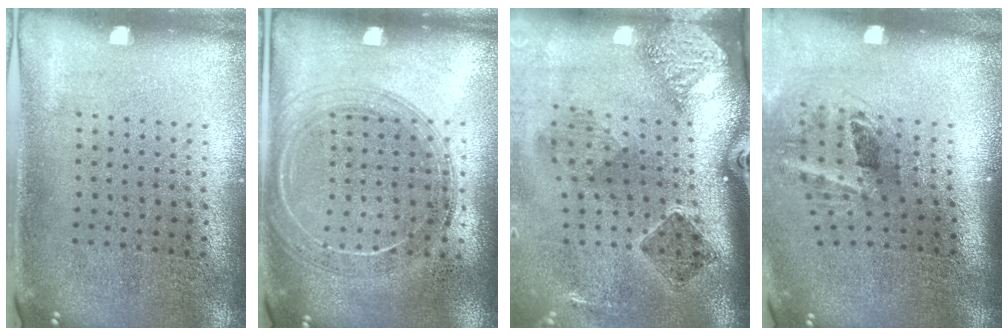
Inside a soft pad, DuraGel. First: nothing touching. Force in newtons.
{"total": 1.6, "press": 1.6, "slide": 0.4}
{"total": 2.8, "press": 1.9, "slide": 2.1}
{"total": 2.2, "press": 1.3, "slide": 1.7}